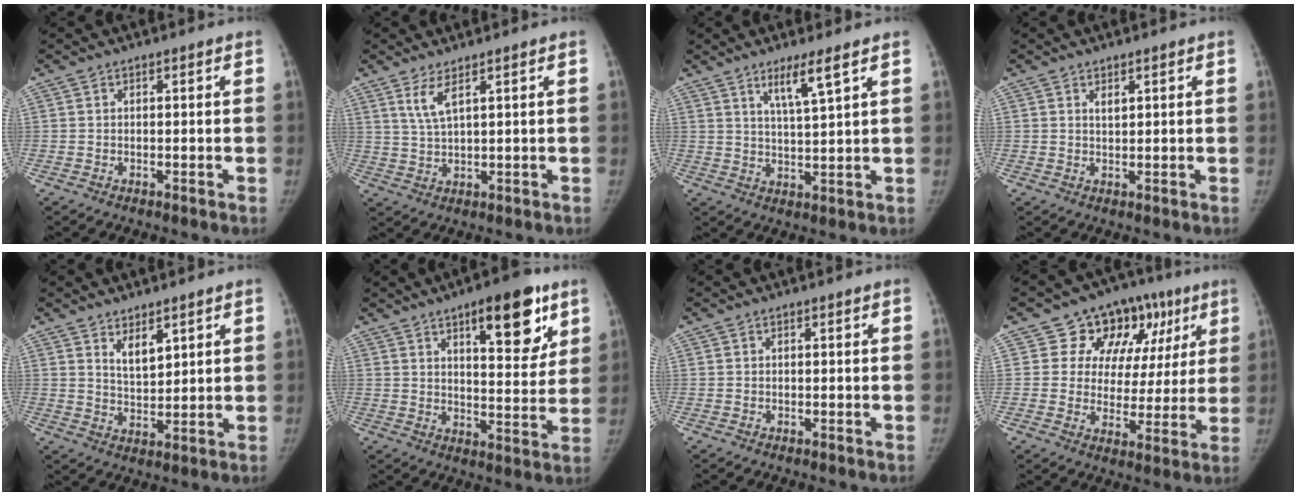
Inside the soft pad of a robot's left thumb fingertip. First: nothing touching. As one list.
[{"total": 3.6, "force": [2.2, 0.5, 2.8], "torque": [-0.064, -0.019, 0.054]}, {"total": 5.7, "force": [3.5, 0.0, 4.5], "torque": [-0.083, -0.030, 0.067]}, {"total": 1.3, "force": [0.8, 0.5, 0.8], "torque": [-0.010, -0.007, 0.017]}, {"total": 4.7, "force": [2.9, 2.0, 3.1], "torque": [-0.039, -0.029, 0.057]}, {"total": 14.8, "force": [8.1, 5.5, 11.1], "torque": [-0.115, -0.038, 0.114]}, {"total": 0.0}, {"total": 14.9, "force": [7.0, 11.4, 6.4], "torque": [-0.016, 0.002, 0.098]}]